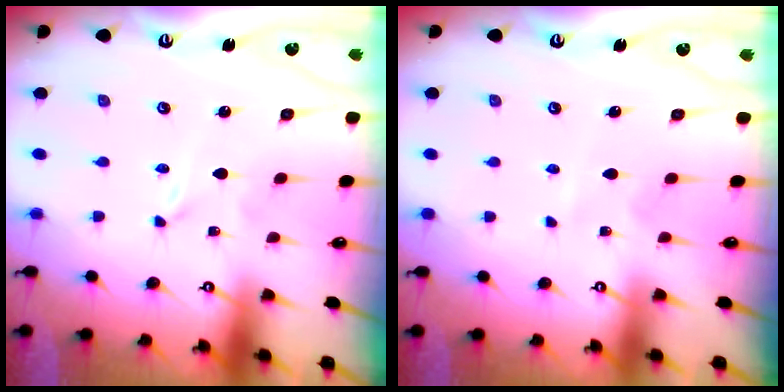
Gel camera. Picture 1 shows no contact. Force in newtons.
{"total": 3.5, "press": 3.5, "slide": 0.4}